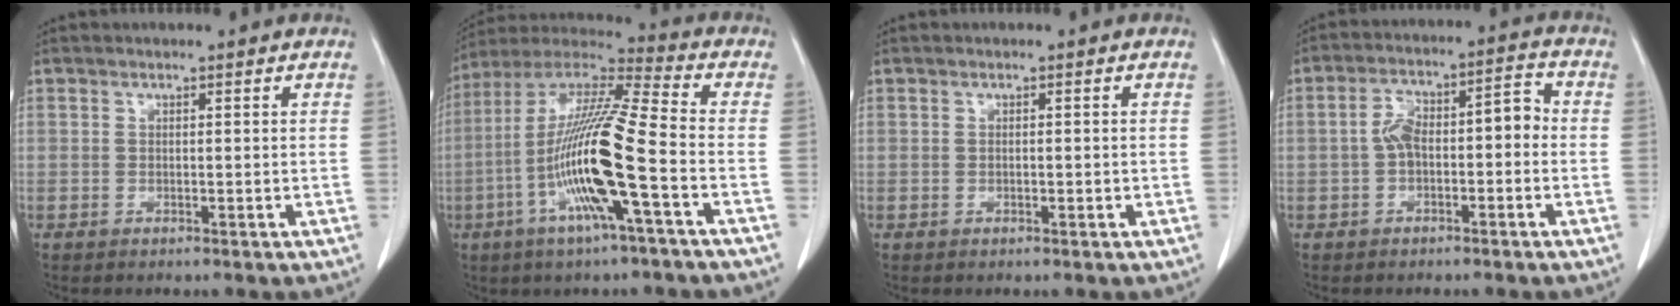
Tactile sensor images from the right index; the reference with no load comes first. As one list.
[{"total": 18.2, "force": [-5.1, 0.7, 17.5], "torque": [-0.349, -0.005, -0.103]}, {"total": 0.9, "force": [-0.2, 0.4, 0.7], "torque": [-0.018, -0.001, -0.002]}, {"total": 8.2, "force": [-1.1, 3.9, 7.2], "torque": [-0.127, 0.050, -0.019]}]